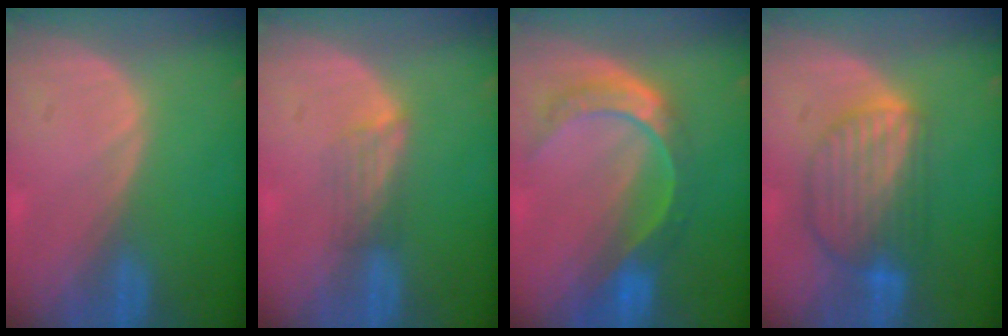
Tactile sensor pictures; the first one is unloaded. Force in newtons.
{"total": 2.8, "press": 2.5, "slide": 1.4}
{"total": 8.5, "press": 7.2, "slide": 4.6}
{"total": 8.5, "press": 7.6, "slide": 3.9}